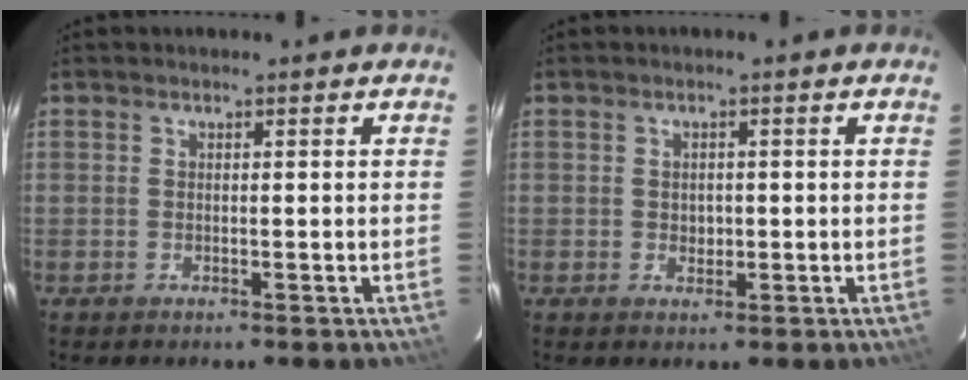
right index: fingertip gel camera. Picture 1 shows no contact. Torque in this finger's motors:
{"motor_torque": [-0.10, 0.10, 0.01, 0.00]}